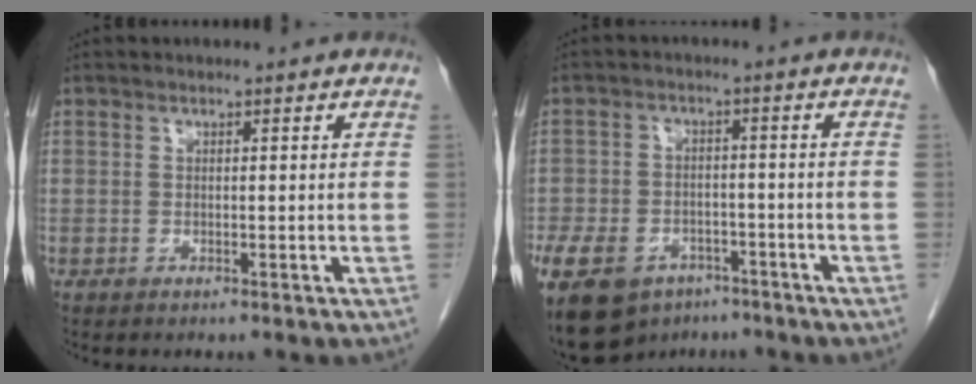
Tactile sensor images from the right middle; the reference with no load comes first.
{"total": 25.2, "force": [-14.0, 17.6, 11.4], "torque": [-0.359, -0.027, -0.204]}